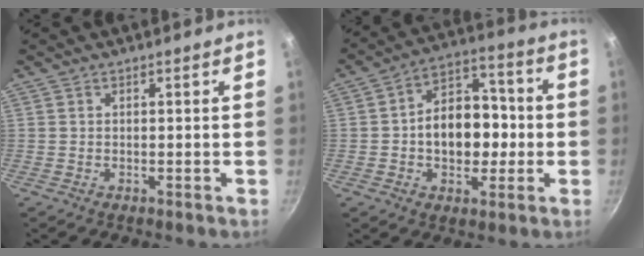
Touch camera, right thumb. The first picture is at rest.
{"total": 13.9, "force": [-0.9, 9.4, 10.2], "torque": [-0.112, 0.033, -0.018]}